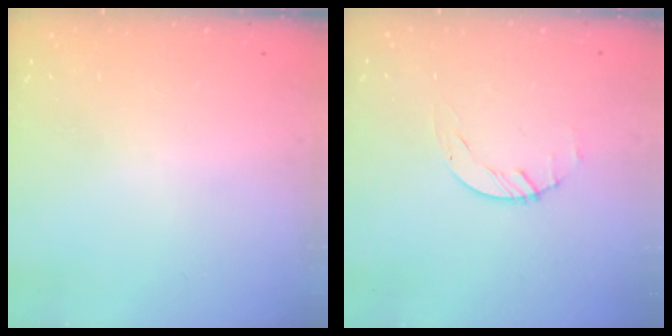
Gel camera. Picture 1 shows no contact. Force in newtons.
{"total": 0.8, "press": 0.8, "slide": 0.2}